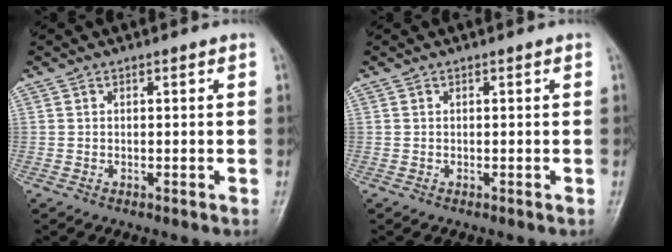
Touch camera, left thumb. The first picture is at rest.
{"total": 0.0}